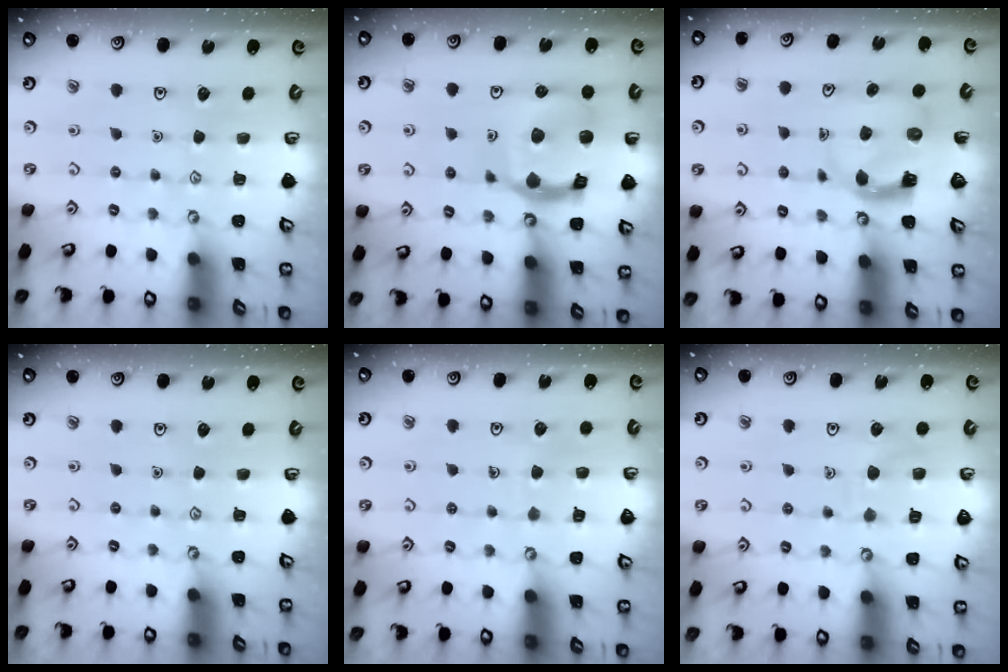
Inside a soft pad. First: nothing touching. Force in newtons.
{"total": 17.6, "press": 17.5, "slide": 2.1}
{"total": 4.0, "press": 4.0, "slide": 0.2}
{"total": 0.0}
{"total": 6.4, "press": 6.3, "slide": 0.6}
{"total": 7.3, "press": 7.3, "slide": 0.7}